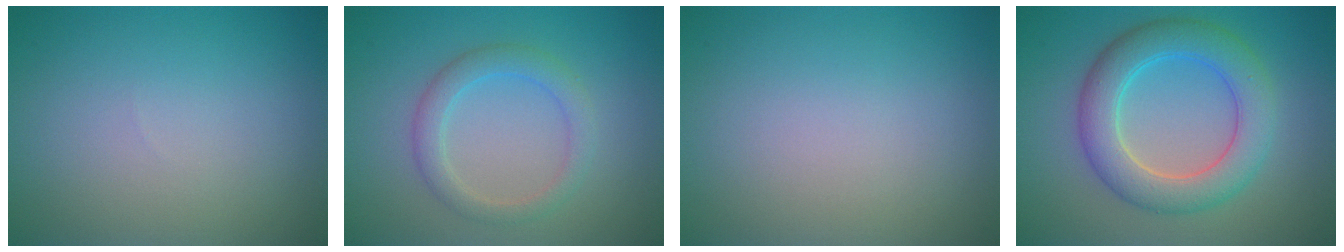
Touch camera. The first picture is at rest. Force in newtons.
{"total": 2.7, "press": 2.6, "slide": 0.3}
{"total": 0.0}
{"total": 6.1, "press": 6.1, "slide": 0.2}